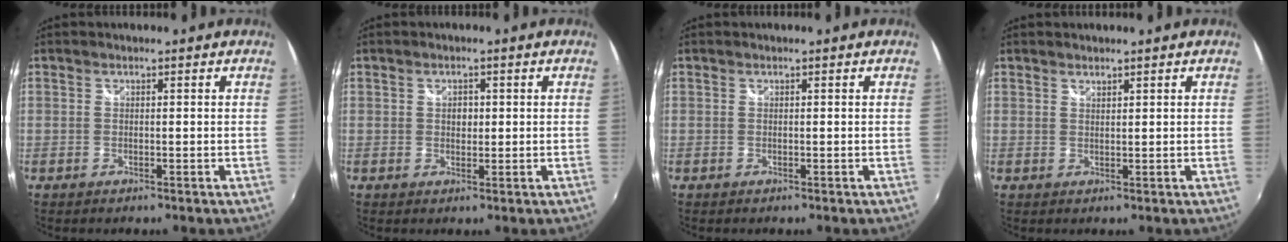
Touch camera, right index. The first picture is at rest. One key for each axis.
{"total": 1.9, "fx": 0.3, "fy": 1.6, "fz": 1.1, "tx": -0.014, "ty": 0.004, "tz": 0.004}
{"total": 0.0}
{"total": 0.9, "fx": 0.9, "fy": 0.2, "fz": 0.2, "tx": -0.003, "ty": 0.000, "tz": 0.016}